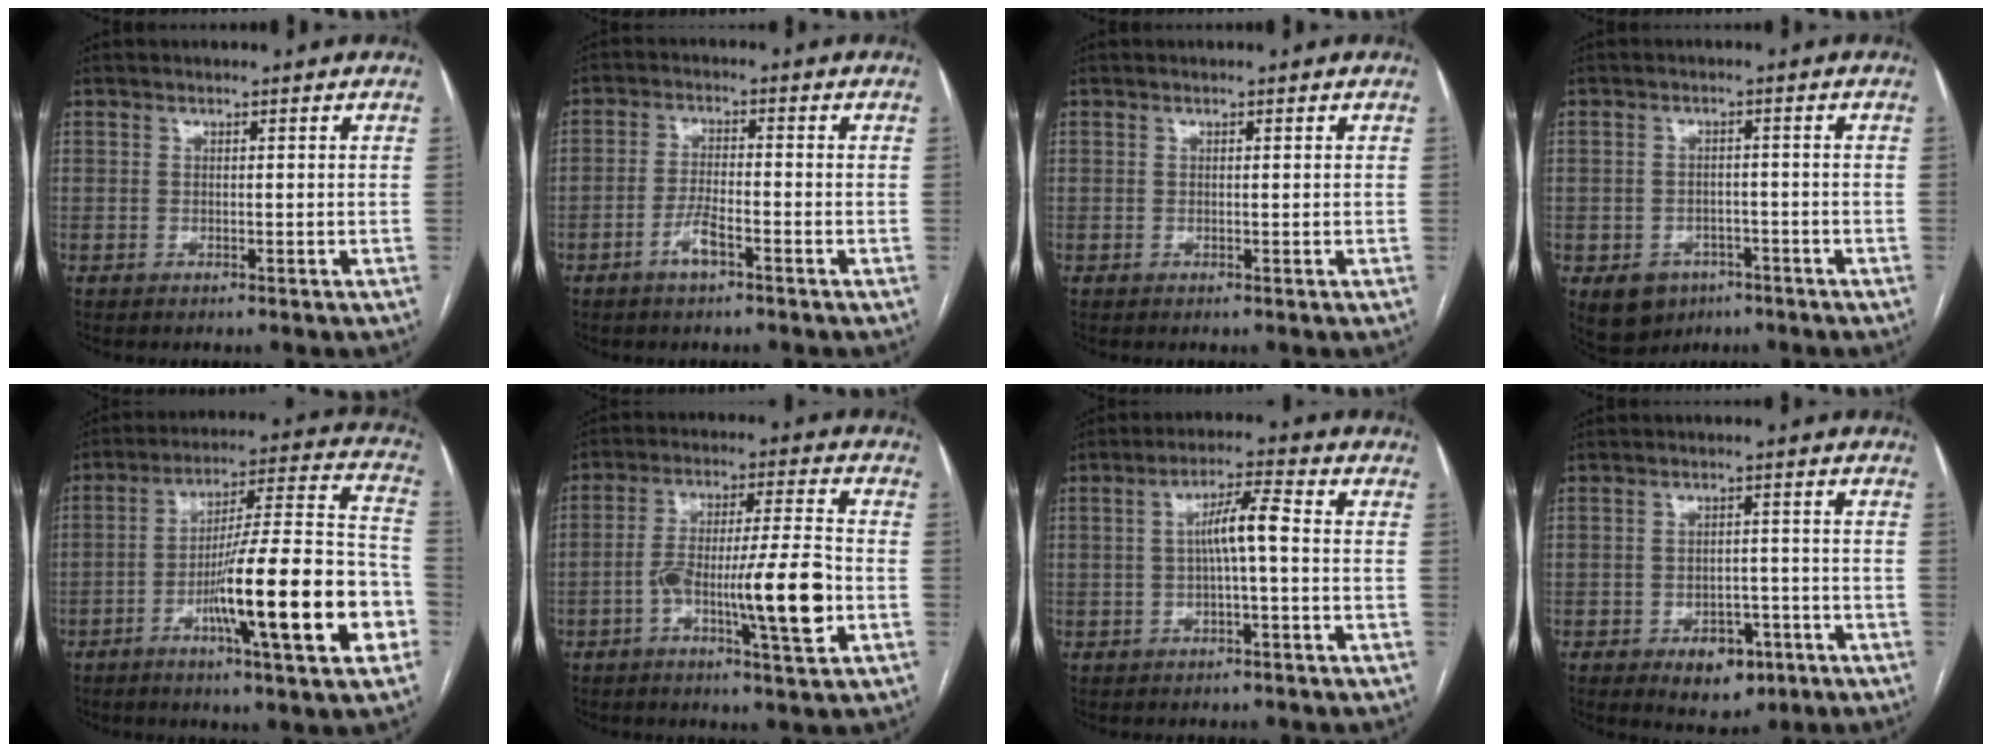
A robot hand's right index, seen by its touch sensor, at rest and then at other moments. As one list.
[{"total": 3.9, "force": [-2.3, 0.8, 3.0], "torque": [-0.061, 0.002, -0.044]}, {"total": 0.0}, {"total": 6.2, "force": [-3.3, 5.0, 1.9], "torque": [-0.028, 0.006, -0.040]}, {"total": 21.1, "force": [-7.4, 1.5, 19.6], "torque": [-0.274, 0.005, -0.113]}, {"total": 12.5, "force": [-3.8, 0.9, 11.9], "torque": [-0.205, 0.008, -0.063]}, {"total": 5.8, "force": [-0.1, 0.4, 5.7], "torque": [-0.100, 0.016, -0.001]}, {"total": 6.4, "force": [-3.3, 3.9, 3.8], "torque": [-0.046, 0.005, -0.040]}]